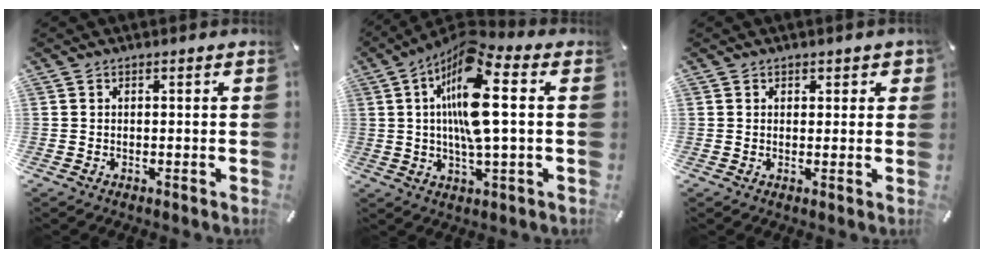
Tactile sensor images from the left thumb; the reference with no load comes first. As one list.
[{"total": 16.0, "force": [2.5, 4.4, 15.1], "torque": [-0.312, -0.001, 0.033]}, {"total": 1.6, "force": [0.9, 1.3, 0.4], "torque": [0.006, -0.002, 0.010]}]